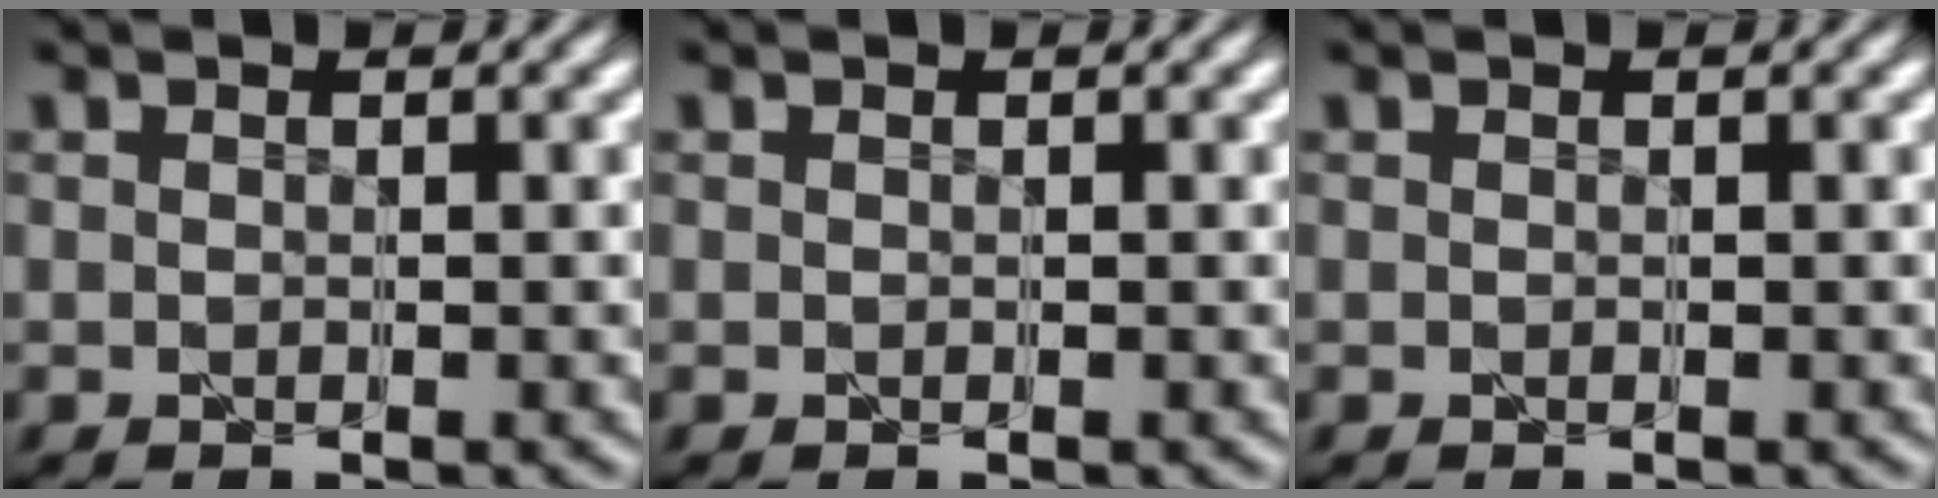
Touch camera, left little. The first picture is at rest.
{"total": 0.0}
{"total": 0.0}